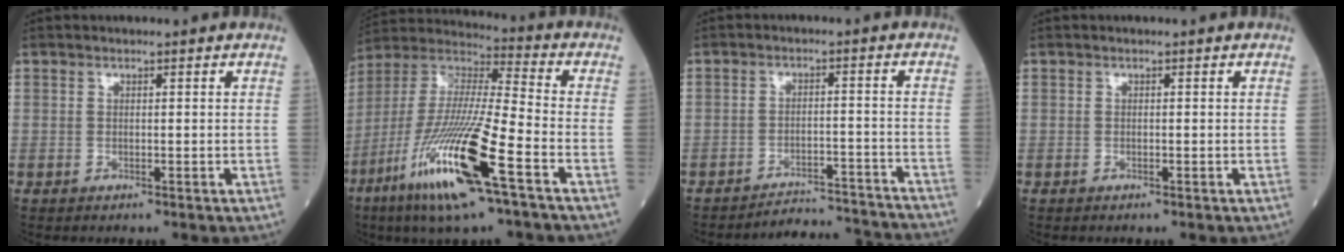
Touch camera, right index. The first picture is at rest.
{"total": 20.2, "force": [-9.4, 1.5, 17.8], "torque": [-0.398, -0.047, -0.182]}
{"total": 9.9, "force": [-9.9, 0.3, -0.4], "torque": [0.014, 0.019, -0.130]}
{"total": 0.0}